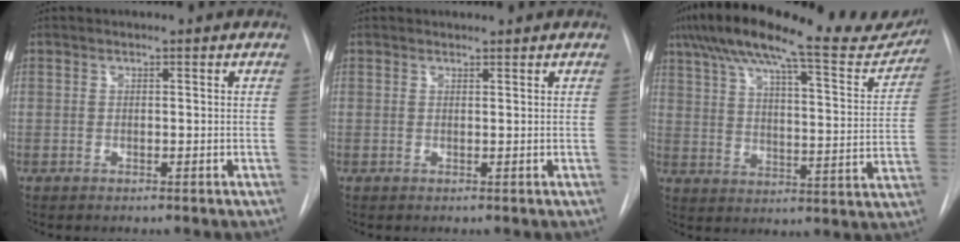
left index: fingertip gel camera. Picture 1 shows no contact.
{"total": 1.0, "force": [1.0, 0.0, -0.1], "torque": [-0.005, 0.003, 0.018]}
{"total": 26.0, "force": [21.6, 4.4, 13.7], "torque": [-0.215, -0.002, 0.288]}